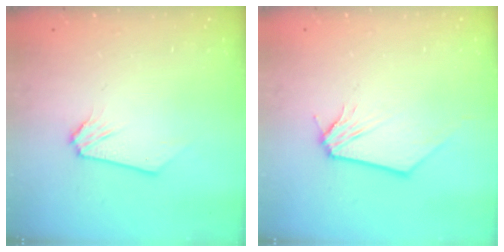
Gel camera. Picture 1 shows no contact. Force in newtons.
{"total": 0.0}